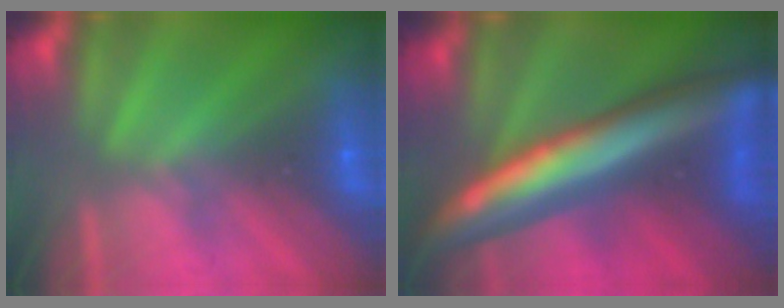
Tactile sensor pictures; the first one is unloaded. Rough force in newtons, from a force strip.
{"total": 6.3}